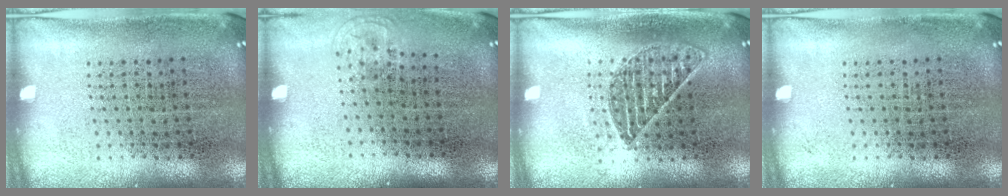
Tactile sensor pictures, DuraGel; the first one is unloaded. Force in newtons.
{"total": 0.6, "press": 0.5, "slide": 0.3}
{"total": 1.0, "press": 0.9, "slide": 0.4}
{"total": 0.0}